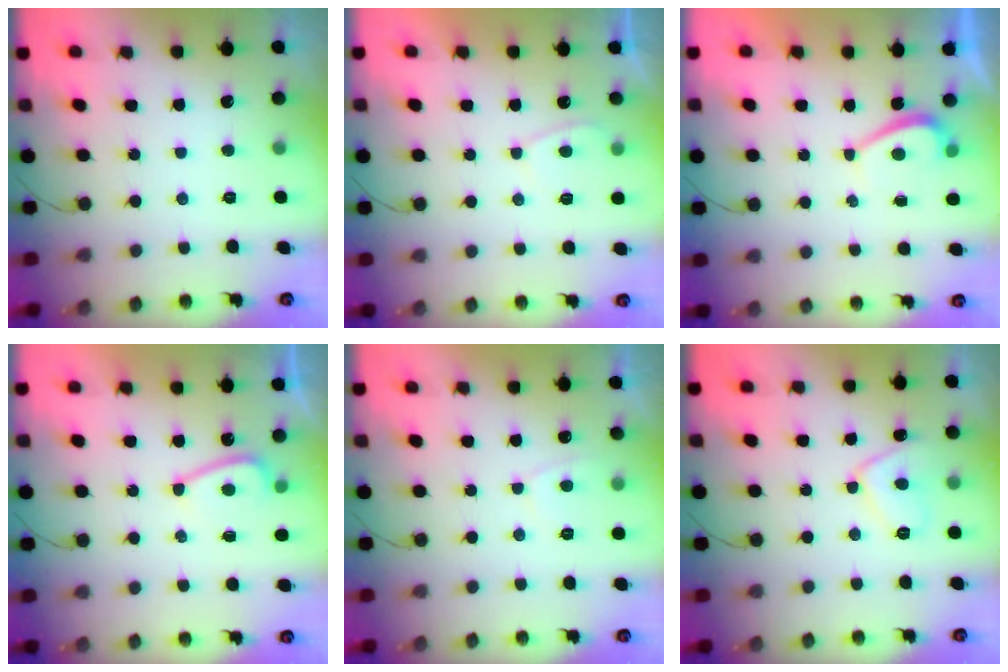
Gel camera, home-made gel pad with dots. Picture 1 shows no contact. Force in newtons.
{"total": 2.2, "press": 2.2, "slide": 0.5}
{"total": 1.8, "press": 1.7, "slide": 0.6}
{"total": 4.4, "press": 4.1, "slide": 1.6}
{"total": 2.0, "press": 1.9, "slide": 0.6}
{"total": 8.5, "press": 8.5, "slide": 0.5}